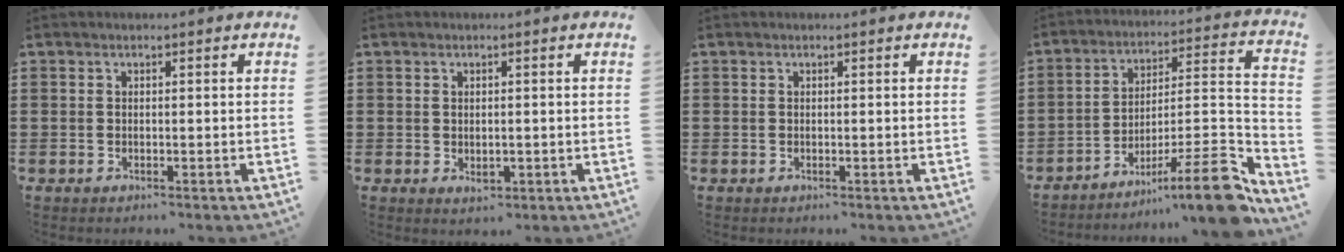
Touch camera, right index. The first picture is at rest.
{"total": 1.2, "force": [-0.1, 0.8, 1.0], "torque": [-0.019, 0.003, -0.003]}
{"total": 0.0}
{"total": 11.9, "force": [-8.4, 1.2, 8.3], "torque": [-0.110, 0.019, -0.156]}